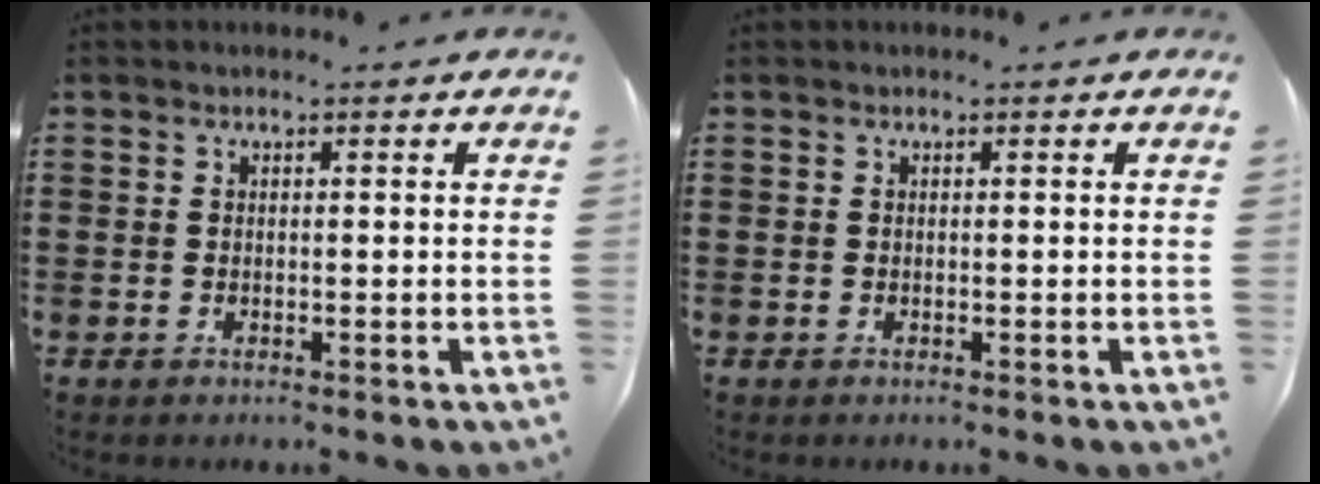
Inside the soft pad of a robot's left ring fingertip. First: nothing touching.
{"total": 0.0}